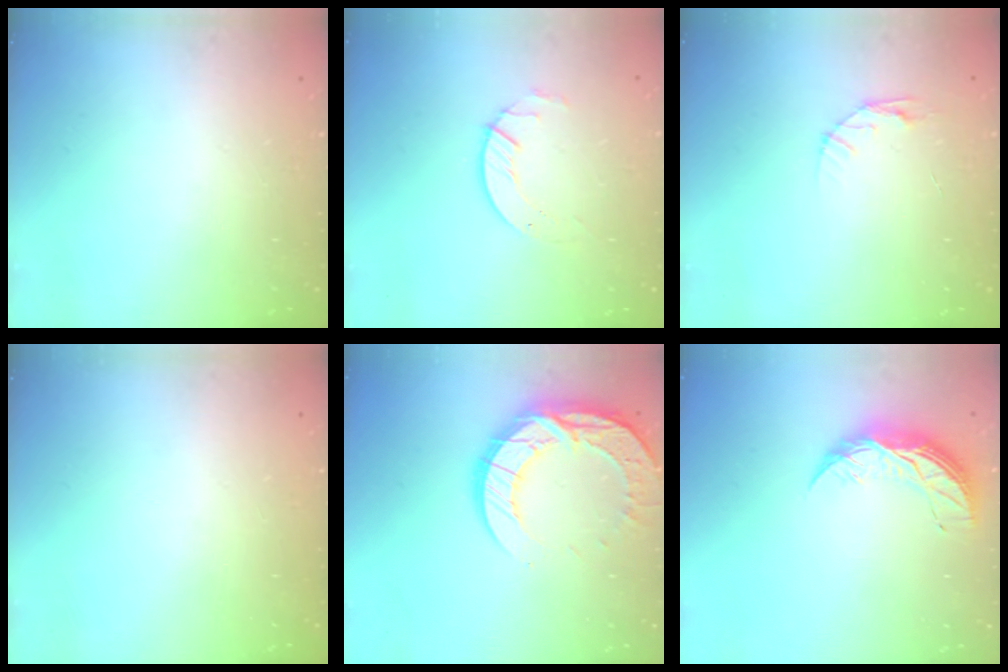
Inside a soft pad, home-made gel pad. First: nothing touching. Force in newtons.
{"total": 3.3, "press": 3.3, "slide": 0.4}
{"total": 5.3, "press": 5.3, "slide": 0.6}
{"total": 0.0}
{"total": 15.4, "press": 15.4, "slide": 1.2}
{"total": 8.4, "press": 8.4, "slide": 0.4}